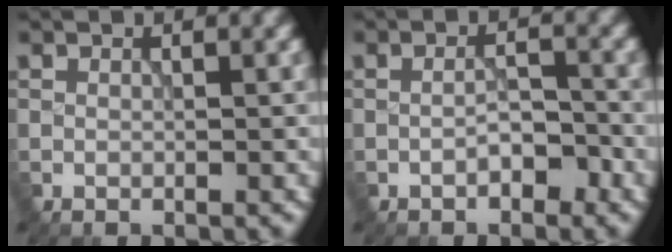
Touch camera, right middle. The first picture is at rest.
{"total": 2.1, "force": [-1.1, 0.8, 1.6], "torque": [-0.025, 0.005, -0.021]}